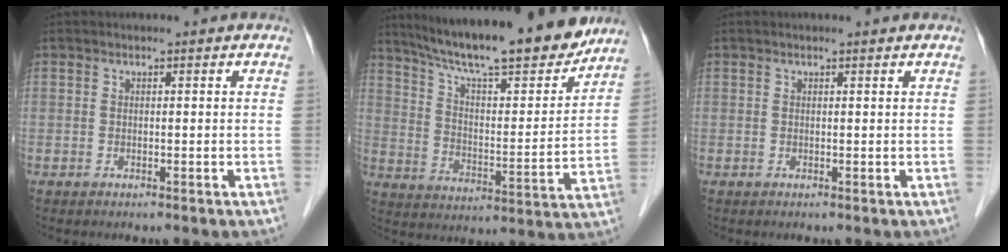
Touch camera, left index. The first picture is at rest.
{"total": 22.2, "force": [19.1, 2.5, 11.0], "torque": [-0.183, -0.013, 0.284]}
{"total": 0.8, "force": [0.7, -0.1, 0.4], "torque": [-0.009, 0.002, 0.012]}